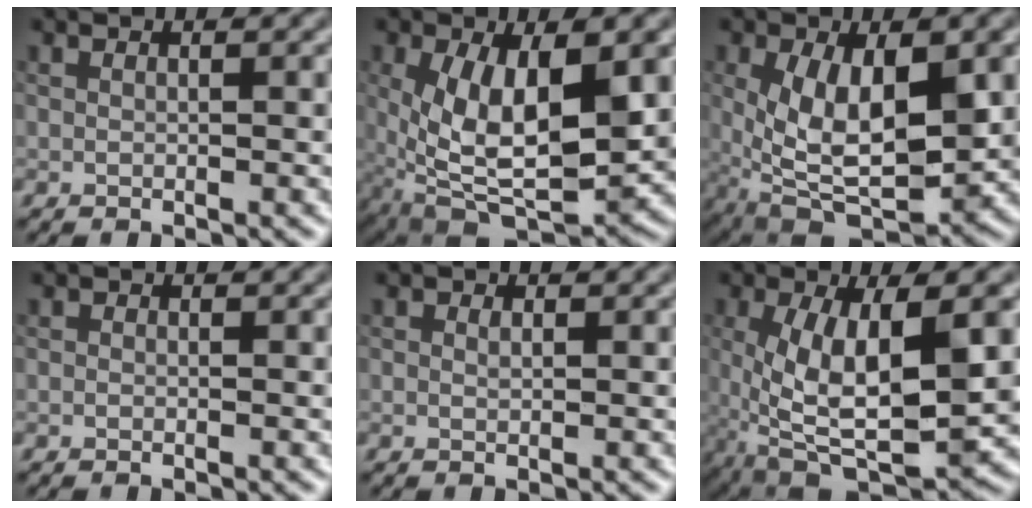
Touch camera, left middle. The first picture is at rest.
{"total": 8.7, "force": [-1.1, 3.4, 7.9], "torque": [-0.163, -0.036, 0.010]}
{"total": 7.9, "force": [-1.5, 3.2, 7.1], "torque": [-0.150, -0.033, 0.003]}
{"total": 0.6, "force": [-0.5, -0.1, -0.3], "torque": [0.004, -0.004, -0.010]}
{"total": 1.6, "force": [-1.2, -0.7, -0.7], "torque": [0.004, -0.019, -0.003]}
{"total": 9.2, "force": [-1.6, 3.2, 8.5], "torque": [-0.176, -0.035, 0.002]}